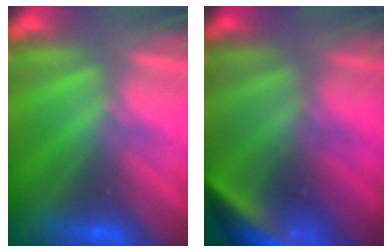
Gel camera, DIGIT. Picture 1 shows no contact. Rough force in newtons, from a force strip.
{"total": 3.7}